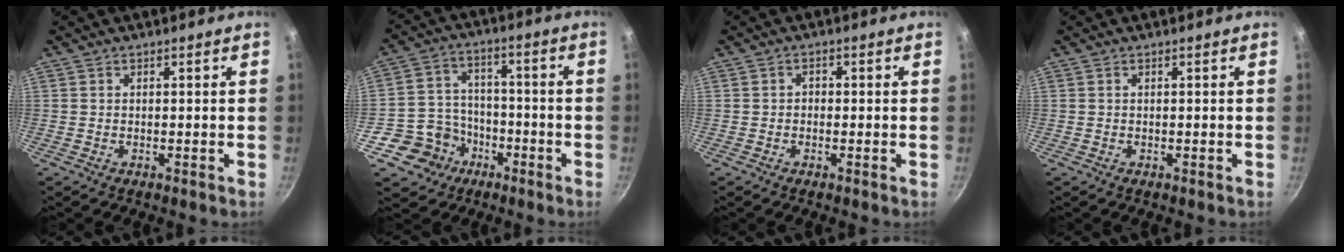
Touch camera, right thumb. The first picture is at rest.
{"total": 10.3, "force": [-4.9, 8.8, 2.5], "torque": [-0.014, 0.050, -0.082]}
{"total": 1.2, "force": [-0.2, 1.0, 0.6], "torque": [-0.009, 0.005, -0.006]}
{"total": 0.0}